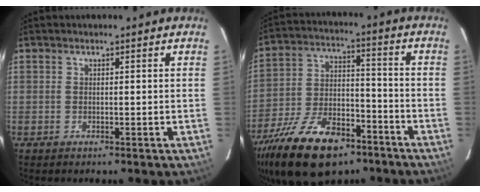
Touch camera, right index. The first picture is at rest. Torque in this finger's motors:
{"motor_torque": [1.00, -1.14, 0.65, 0.09]}